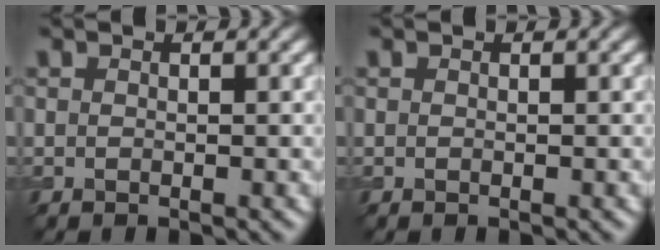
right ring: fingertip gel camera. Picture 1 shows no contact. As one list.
[{"total": 0.0}]